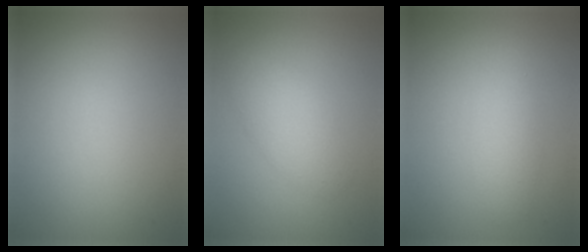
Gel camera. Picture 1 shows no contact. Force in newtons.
{"total": 2.8, "press": 2.8, "slide": 0.0}
{"total": 2.4, "press": 2.4, "slide": 0.0}